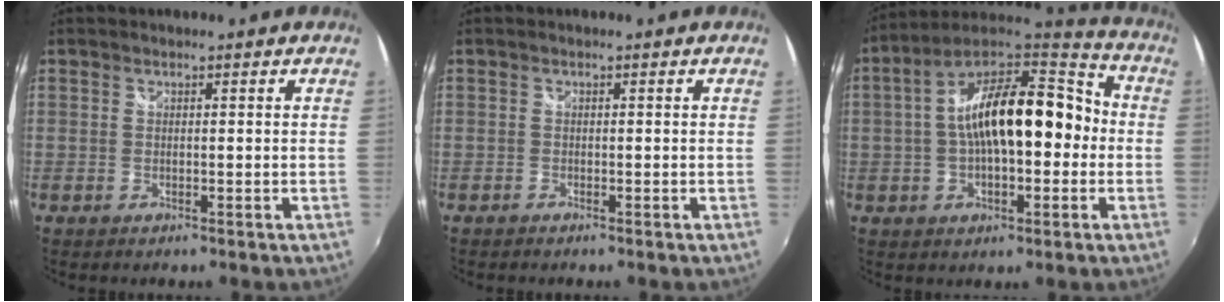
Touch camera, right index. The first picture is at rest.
{"total": 0.6, "force": [-0.6, 0.2, 0.1], "torque": [-0.004, -0.003, -0.013]}
{"total": 19.4, "force": [-0.6, 8.6, 17.4], "torque": [-0.299, 0.031, -0.017]}